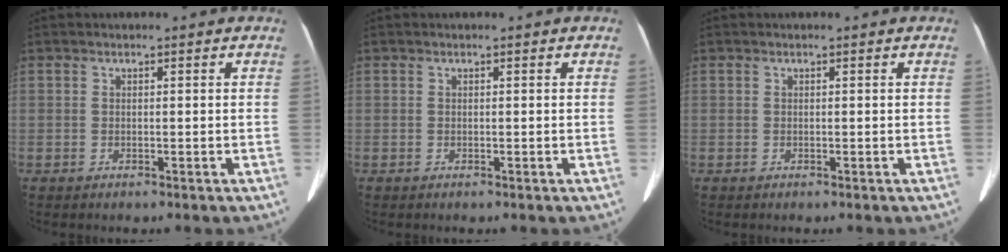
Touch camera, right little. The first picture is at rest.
{"total": 0.0}
{"total": 0.0}